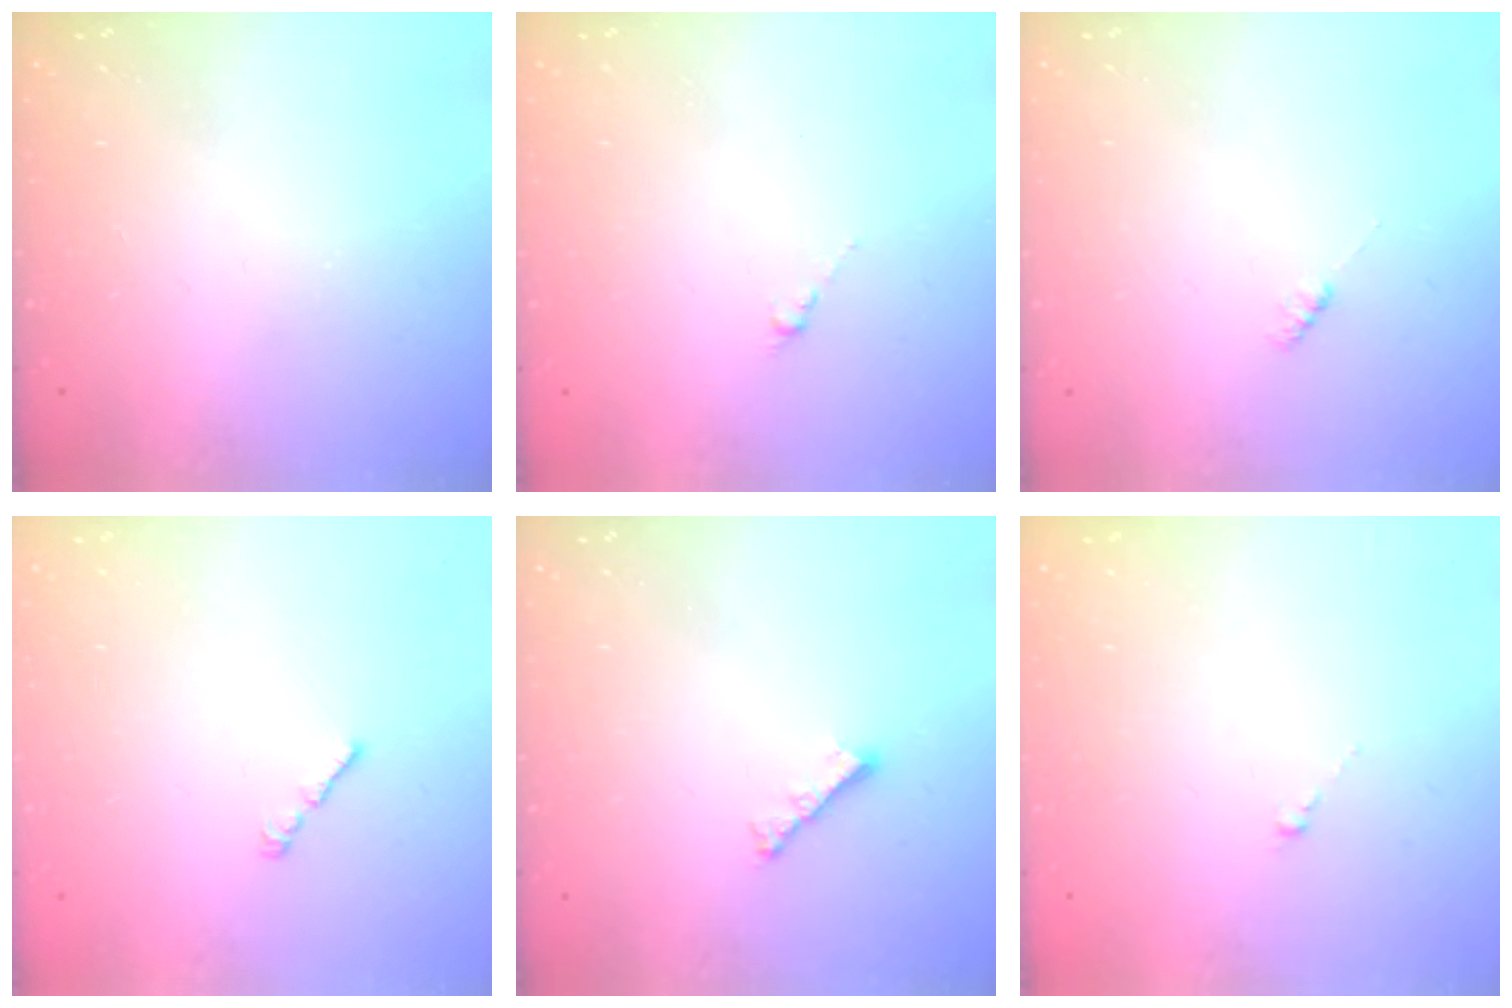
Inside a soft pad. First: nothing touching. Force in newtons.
{"total": 0.0}
{"total": 1.9, "press": 1.9, "slide": 0.3}
{"total": 1.1, "press": 0.9, "slide": 0.5}
{"total": 2.8, "press": 2.7, "slide": 0.6}
{"total": 0.0}